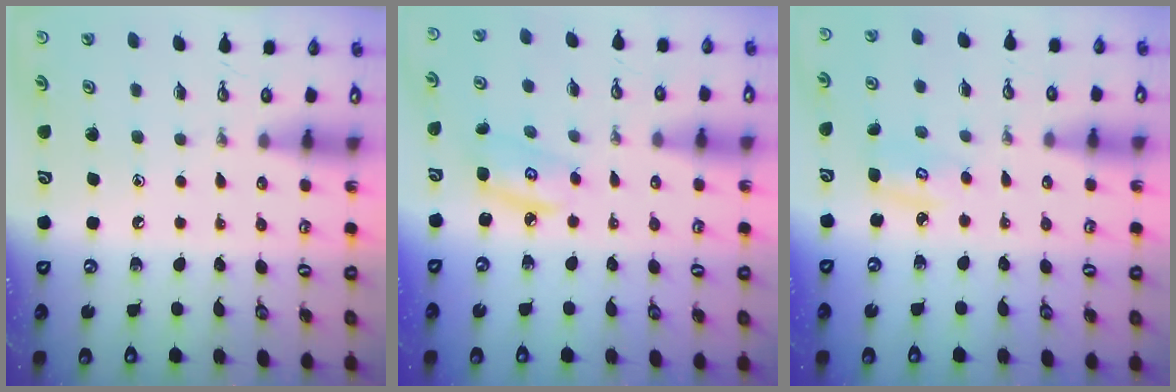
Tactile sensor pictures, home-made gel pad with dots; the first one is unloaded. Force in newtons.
{"total": 4.7, "press": 4.7, "slide": 0.2}
{"total": 4.2, "press": 4.2, "slide": 0.4}